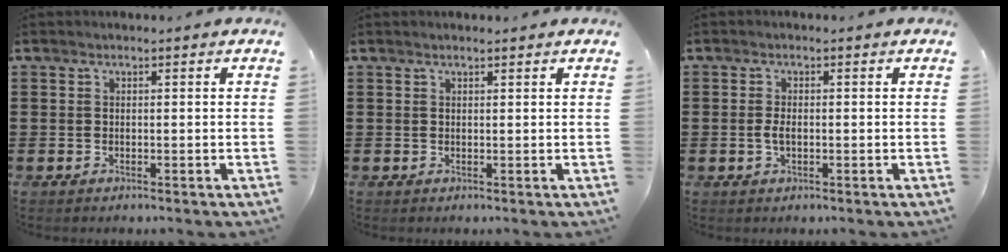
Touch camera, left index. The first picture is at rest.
{"total": 0.7, "force": [0.6, 0.1, 0.4], "torque": [-0.008, 0.001, 0.012]}
{"total": 2.1, "force": [-0.2, 0.9, 1.8], "torque": [-0.051, -0.005, -0.009]}